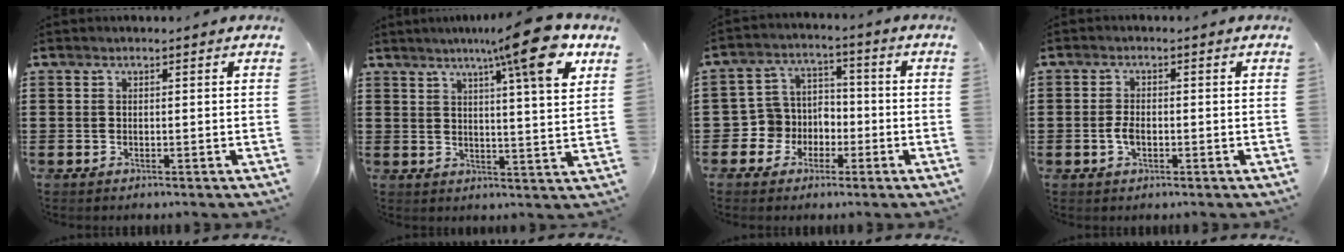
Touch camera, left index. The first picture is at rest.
{"total": 11.9, "force": [7.7, 0.8, 9.1], "torque": [-0.146, -0.025, 0.117]}
{"total": 5.7, "force": [-1.8, 5.4, 0.5], "torque": [-0.040, 0.006, -0.038]}
{"total": 2.6, "force": [-0.5, 1.3, 2.2], "torque": [-0.058, -0.004, -0.014]}